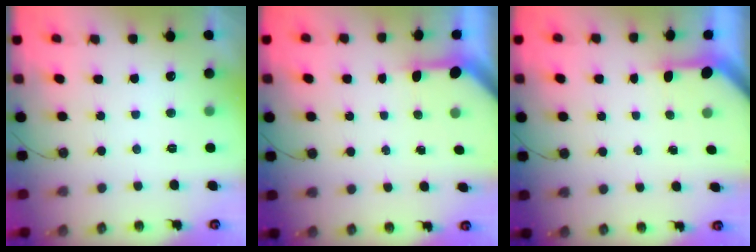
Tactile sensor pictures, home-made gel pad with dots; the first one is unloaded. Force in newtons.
{"total": 2.9, "press": 2.9, "slide": 0.2}
{"total": 3.0, "press": 3.0, "slide": 0.2}